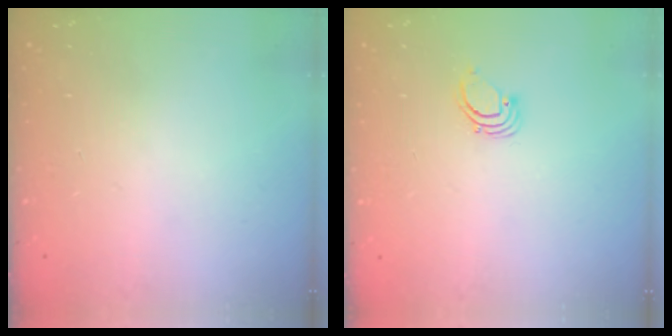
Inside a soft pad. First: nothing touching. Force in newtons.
{"total": 2.2, "press": 2.2, "slide": 0.2}